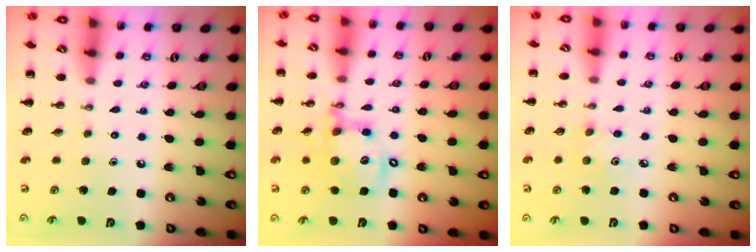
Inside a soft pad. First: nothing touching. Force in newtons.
{"total": 15.0, "press": 14.7, "slide": 3.2}
{"total": 3.3, "press": 3.2, "slide": 0.8}